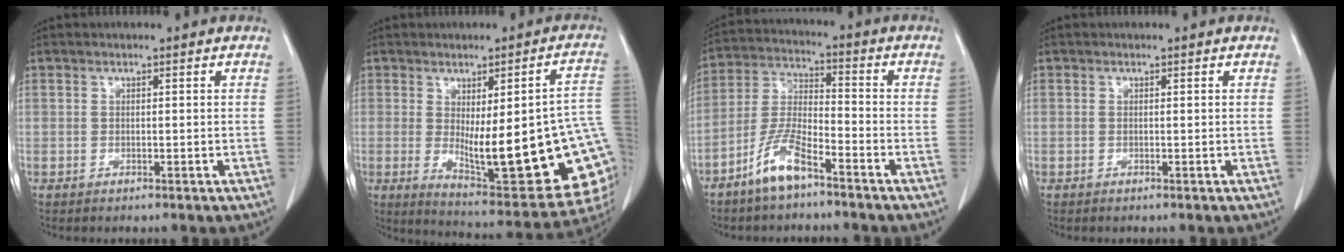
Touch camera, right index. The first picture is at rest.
{"total": 23.5, "force": [-2.6, 5.3, 22.7], "torque": [-0.224, -0.007, -0.008]}
{"total": 8.4, "force": [-5.7, 1.9, 5.9], "torque": [-0.135, -0.007, -0.118]}
{"total": 0.0}